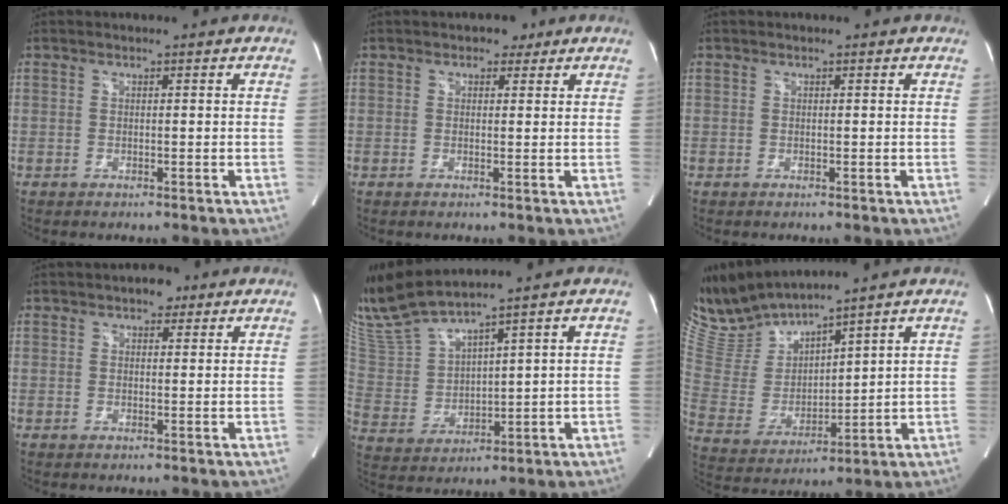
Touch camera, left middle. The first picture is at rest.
{"total": 2.0, "force": [1.3, 1.3, 0.8], "torque": [-0.011, 0.006, 0.013]}
{"total": 0.0}
{"total": 2.6, "force": [1.7, 1.4, 1.5], "torque": [-0.024, 0.010, 0.023]}
{"total": 10.3, "force": [9.4, -0.6, 4.2], "torque": [-0.103, -0.001, 0.204]}
{"total": 10.8, "force": [10.5, 0.1, 2.8], "torque": [-0.081, -0.003, 0.230]}